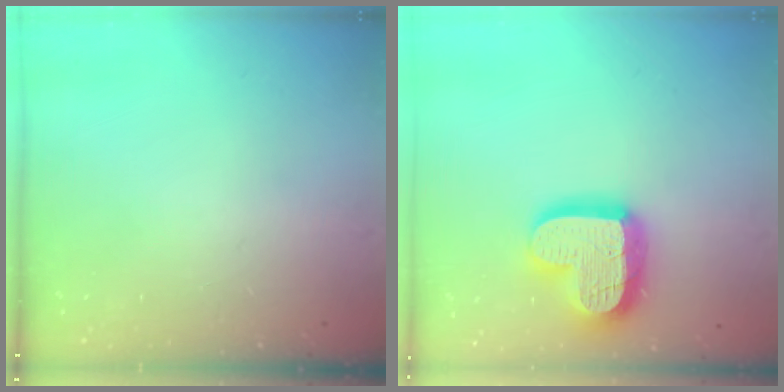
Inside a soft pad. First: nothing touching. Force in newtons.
{"total": 20.3, "press": 20.2, "slide": 1.7}